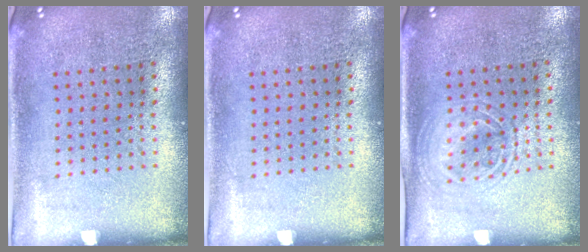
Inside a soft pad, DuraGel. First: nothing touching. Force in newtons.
{"total": 0.0}
{"total": 1.5, "press": 1.3, "slide": 0.6}